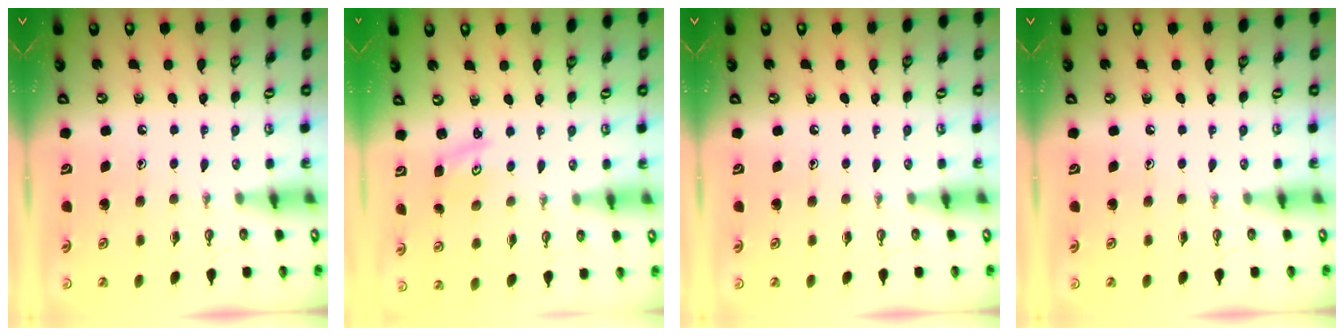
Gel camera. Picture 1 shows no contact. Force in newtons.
{"total": 1.7, "press": 1.6, "slide": 0.3}
{"total": 0.0}
{"total": 0.0}